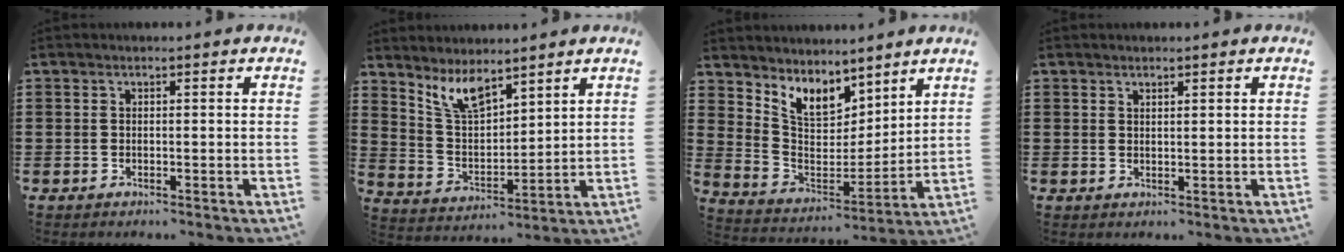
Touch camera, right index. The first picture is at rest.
{"total": 6.6, "force": [5.4, 2.2, 3.1], "torque": [-0.079, -0.018, 0.100]}
{"total": 6.9, "force": [5.9, 3.2, 1.4], "torque": [-0.063, -0.042, 0.110]}
{"total": 0.7, "force": [0.6, 0.2, 0.3], "torque": [-0.007, 0.002, 0.012]}